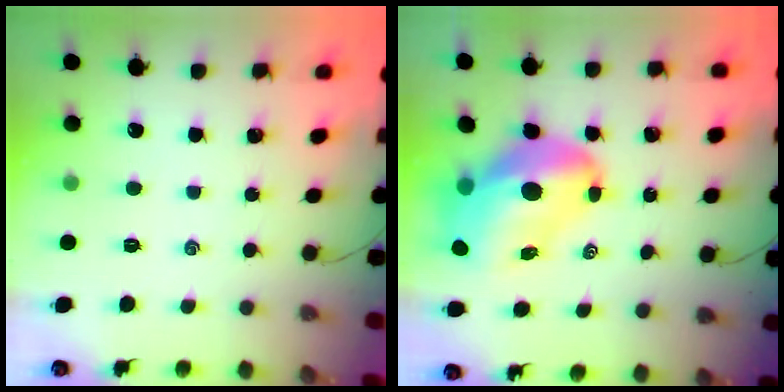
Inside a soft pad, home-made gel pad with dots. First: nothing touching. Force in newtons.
{"total": 15.9, "press": 15.2, "slide": 4.5}